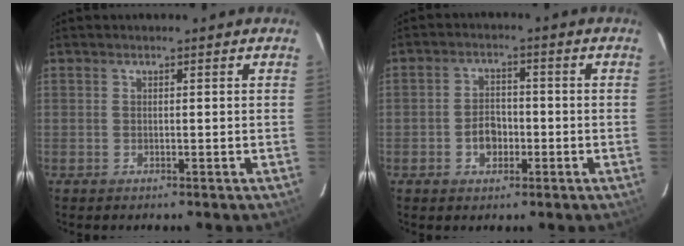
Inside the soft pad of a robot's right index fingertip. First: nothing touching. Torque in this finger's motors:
{"motor_torque": [0.91, 0.26, 0.07, 0.01]}